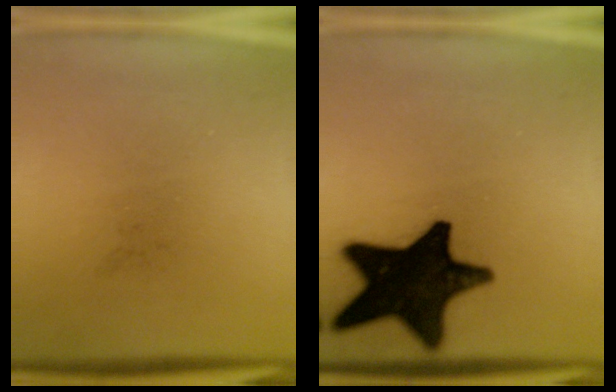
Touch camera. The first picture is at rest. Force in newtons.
{"total": 19.7}